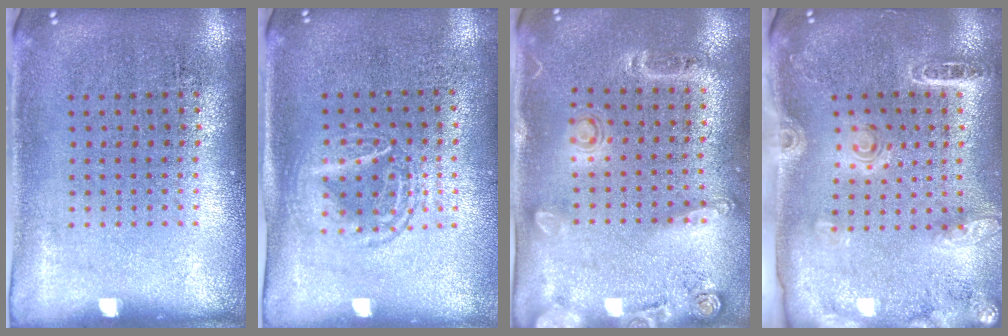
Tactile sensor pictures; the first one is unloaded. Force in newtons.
{"total": 1.4, "press": 1.3, "slide": 0.6}
{"total": 1.6, "press": 1.2, "slide": 1.1}
{"total": 1.8, "press": 1.8, "slide": 0.2}